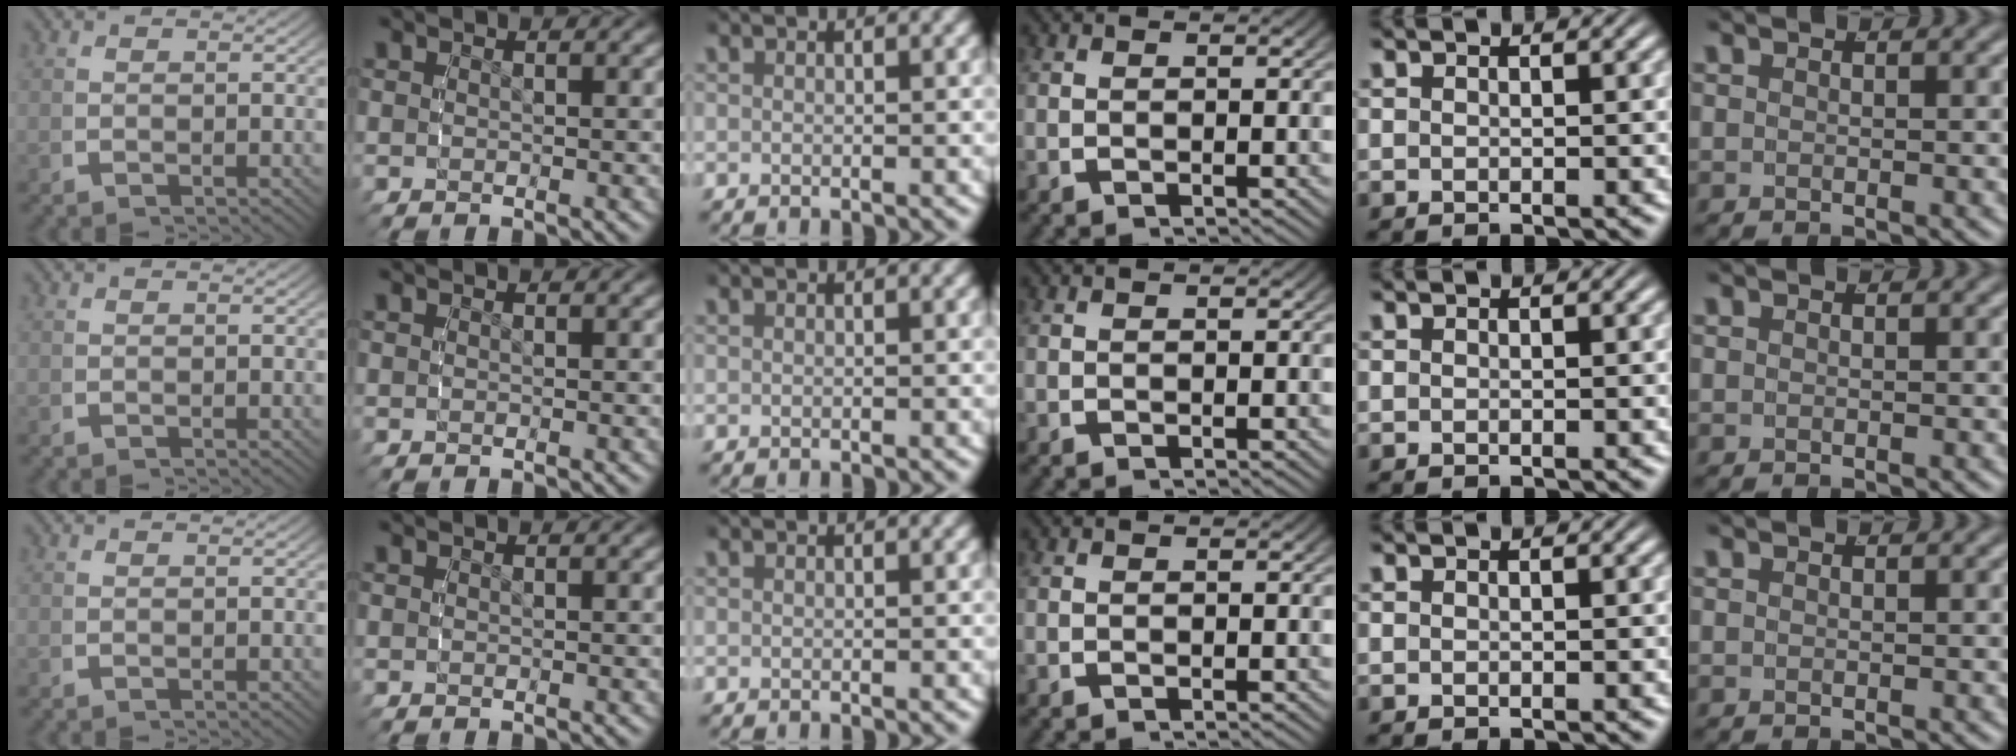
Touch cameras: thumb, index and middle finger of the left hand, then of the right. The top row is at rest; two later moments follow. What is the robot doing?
{"motion": "reach", "object": "air blower"}